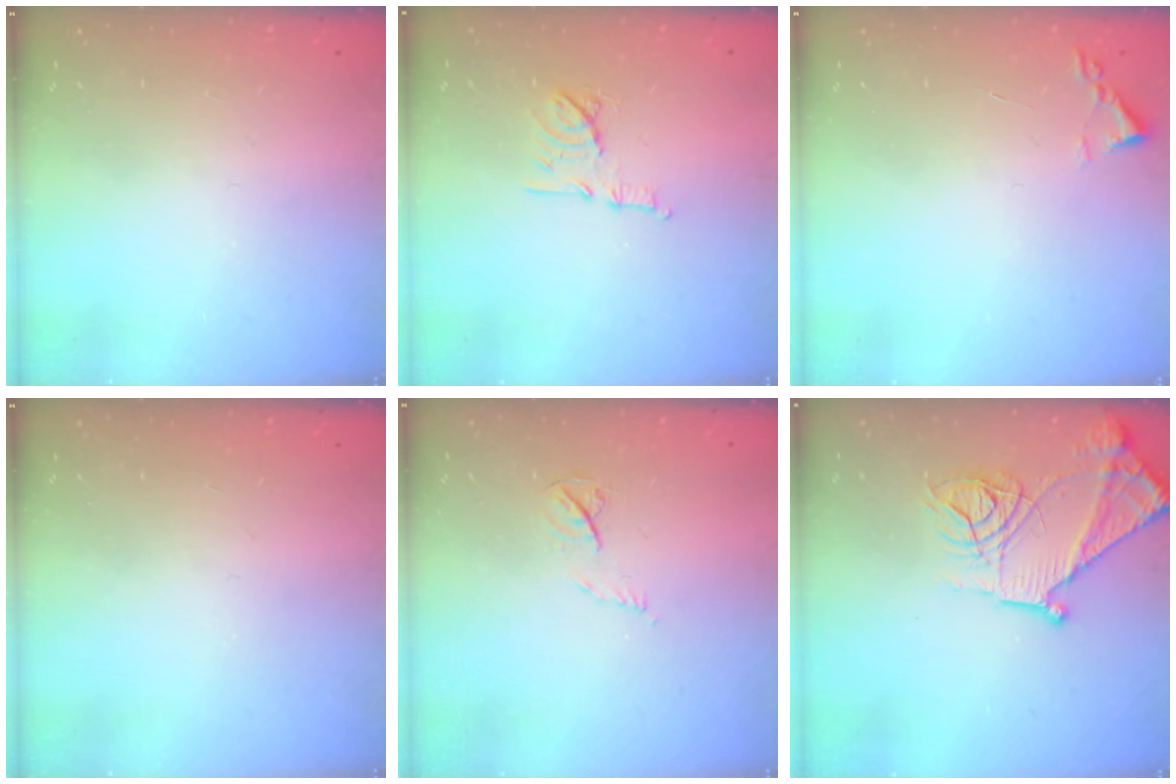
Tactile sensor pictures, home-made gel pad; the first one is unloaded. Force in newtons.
{"total": 9.5, "press": 9.5, "slide": 0.8}
{"total": 1.8, "press": 1.7, "slide": 0.2}
{"total": 0.0}
{"total": 4.8, "press": 4.8, "slide": 0.6}
{"total": 15.5, "press": 15.4, "slide": 1.4}